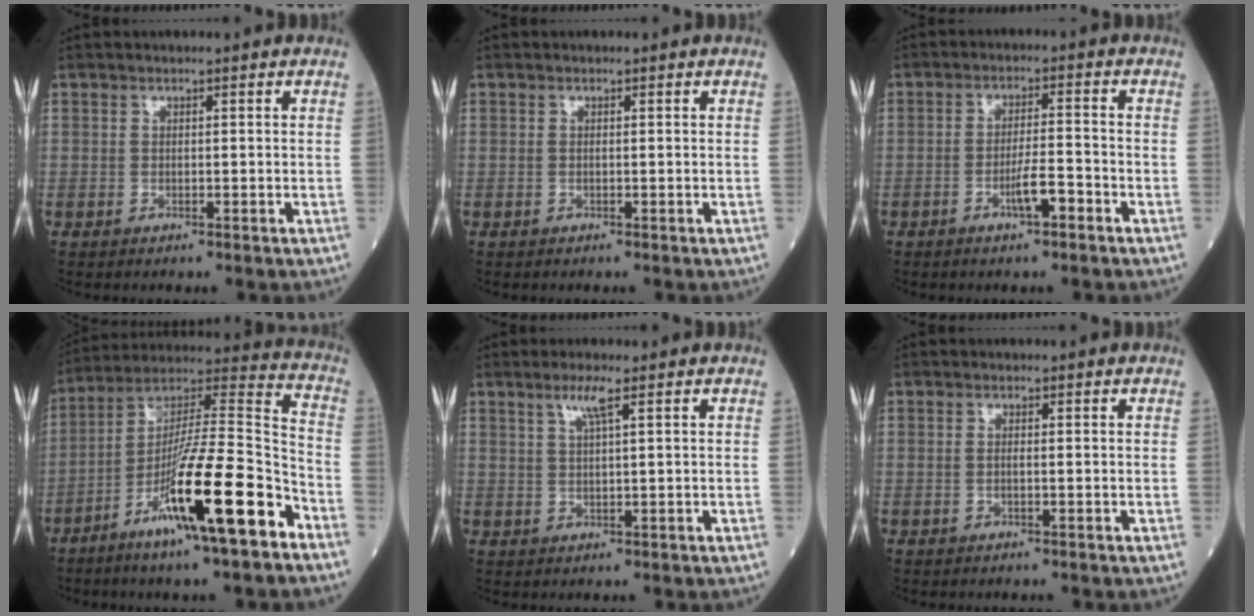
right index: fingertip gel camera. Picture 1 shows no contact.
{"total": 0.0}
{"total": 4.3, "force": [-2.3, 0.6, 3.6], "torque": [-0.064, 0.001, -0.041]}
{"total": 19.8, "force": [-10.0, 1.0, 17.0], "torque": [-0.305, -0.026, -0.175]}
{"total": 3.0, "force": [1.6, -0.3, 2.5], "torque": [-0.055, 0.002, 0.033]}
{"total": 0.7, "force": [0.0, 0.1, 0.7], "torque": [-0.014, 0.001, 0.000]}